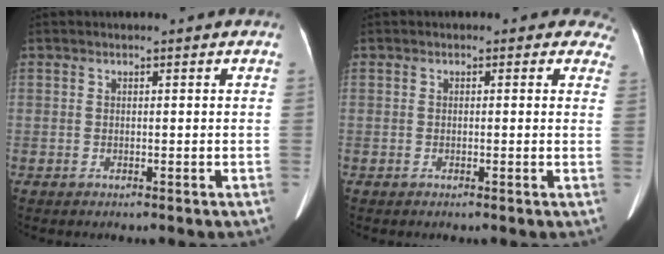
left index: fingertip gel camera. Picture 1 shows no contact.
{"total": 3.1, "force": [2.4, 1.9, 0.3], "torque": [0.024, -0.006, -0.004]}